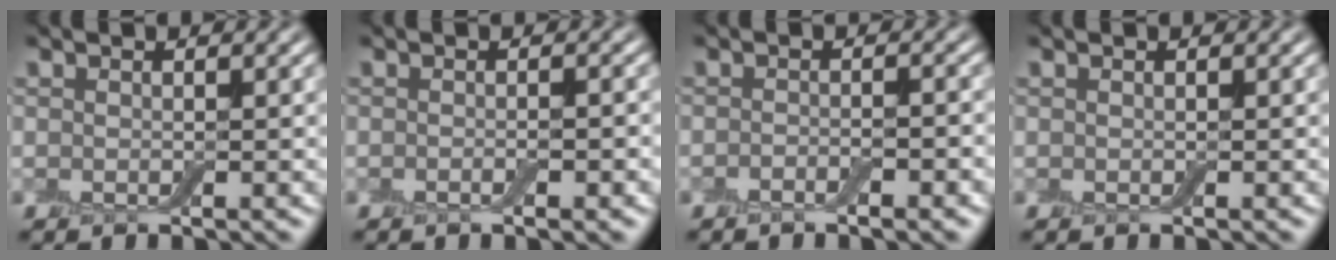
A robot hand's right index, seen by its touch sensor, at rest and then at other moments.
{"total": 1.7, "force": [-0.6, 0.4, 1.5], "torque": [-0.016, -0.001, -0.010]}
{"total": 2.1, "force": [-1.2, 0.4, 1.6], "torque": [-0.026, 0.002, -0.021]}
{"total": 0.0}